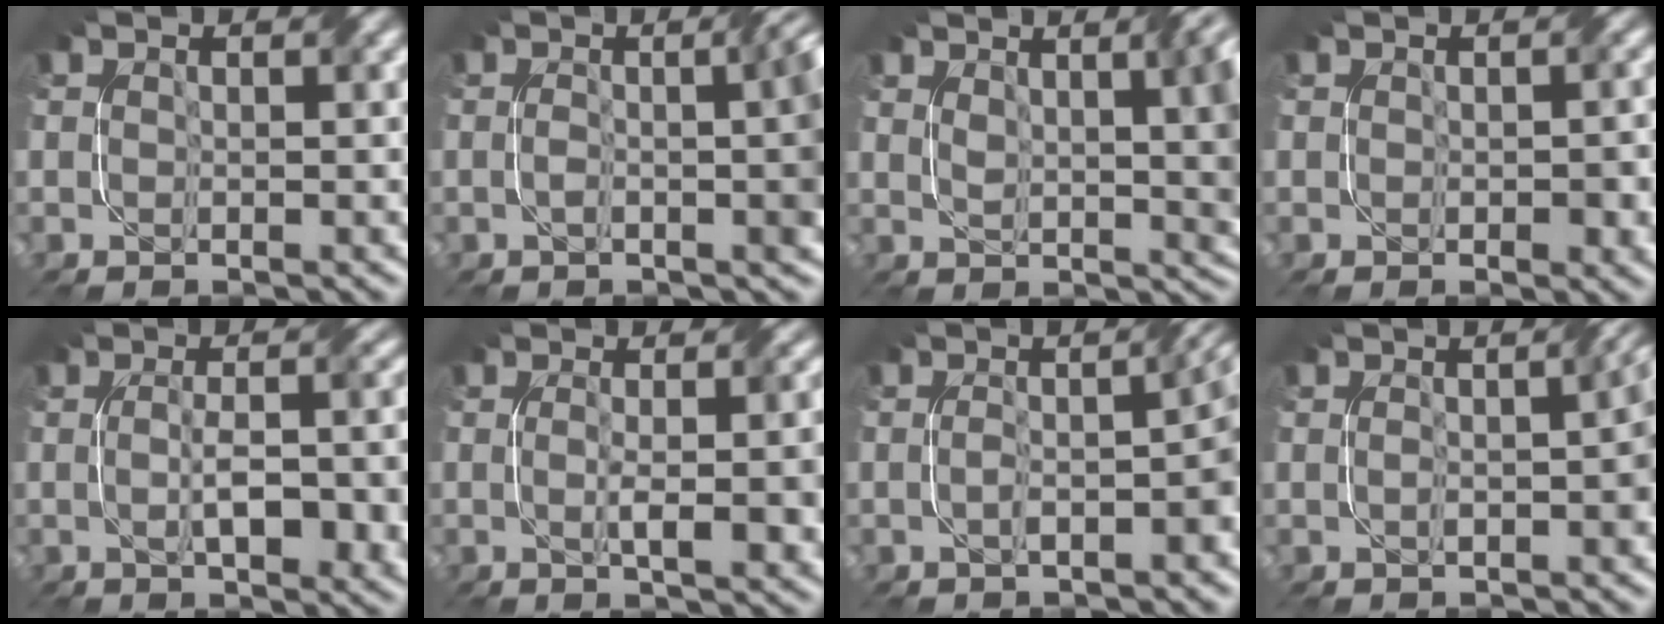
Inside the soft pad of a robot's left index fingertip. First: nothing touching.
{"total": 6.0, "force": [-0.1, 1.9, 5.7], "torque": [-0.058, 0.010, -0.005]}
{"total": 7.4, "force": [3.2, 2.5, 6.2], "torque": [-0.076, 0.009, 0.053]}
{"total": 2.1, "force": [-0.2, 0.7, 1.9], "torque": [-0.027, -0.002, 0.001]}
{"total": 7.5, "force": [-1.1, 2.4, 7.0], "torque": [-0.104, -0.008, -0.007]}
{"total": 6.1, "force": [-0.5, 1.7, 5.9], "torque": [-0.069, 0.001, -0.005]}
{"total": 5.3, "force": [-0.8, 1.6, 5.0], "torque": [-0.061, 0.007, -0.010]}
{"total": 3.4, "force": [-0.1, 0.7, 3.3], "torque": [-0.046, 0.011, -0.004]}